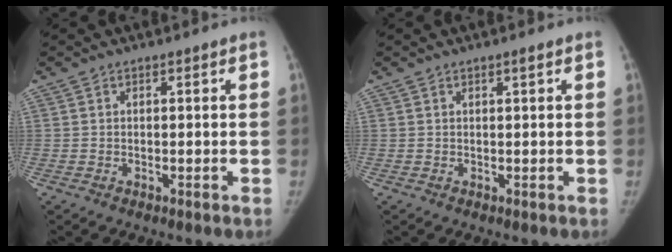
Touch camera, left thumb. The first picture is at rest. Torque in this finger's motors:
{"motor_torque": [-0.06, -0.13, -0.45, 0.31, 0.00]}